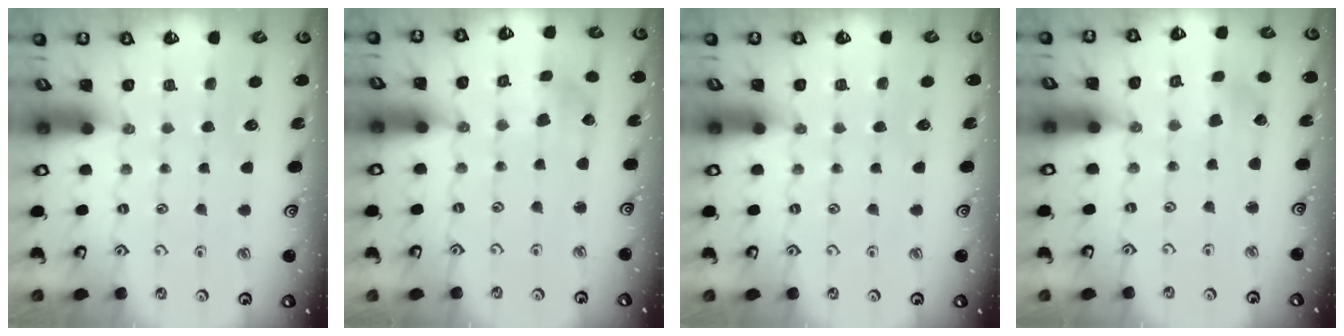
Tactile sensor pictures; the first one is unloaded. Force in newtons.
{"total": 2.5, "press": 2.4, "slide": 0.5}
{"total": 0.0}
{"total": 0.9, "press": 0.9, "slide": 0.2}